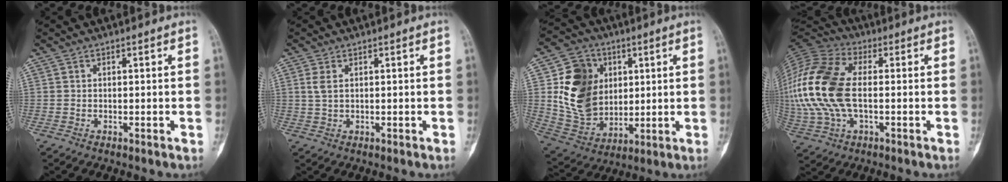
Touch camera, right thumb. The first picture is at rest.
{"total": 2.3, "force": [0.7, 1.2, 1.8], "torque": [-0.043, 0.004, 0.020]}
{"total": 17.1, "force": [3.2, 13.4, 10.1], "torque": [-0.147, -0.009, 0.074]}
{"total": 19.2, "force": [-0.4, 10.4, 16.1], "torque": [-0.369, 0.013, -0.006]}